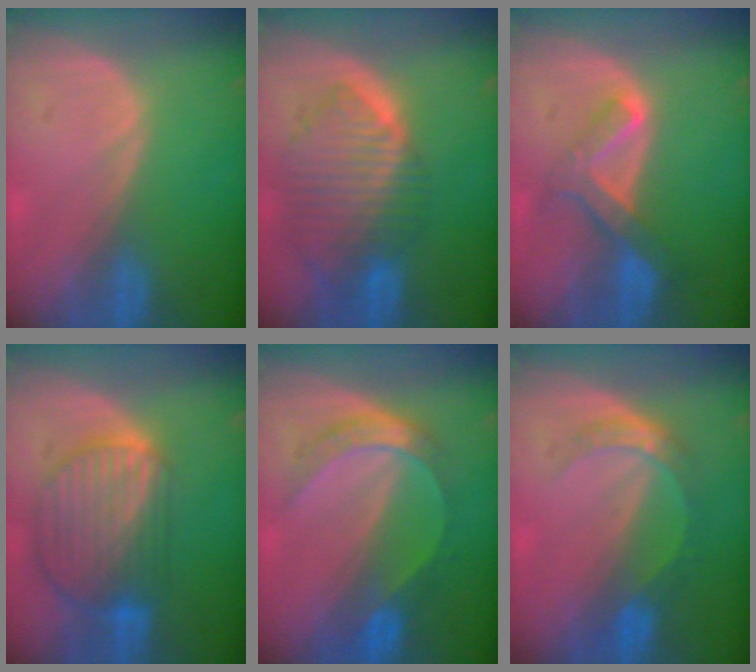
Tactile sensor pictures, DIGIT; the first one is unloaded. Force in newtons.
{"total": 10.0, "press": 8.6, "slide": 5.1}
{"total": 6.9, "press": 5.8, "slide": 3.7}
{"total": 10.0, "press": 8.6, "slide": 5.2}
{"total": 5.9, "press": 5.9, "slide": 0.2}
{"total": 5.1, "press": 4.6, "slide": 2.3}